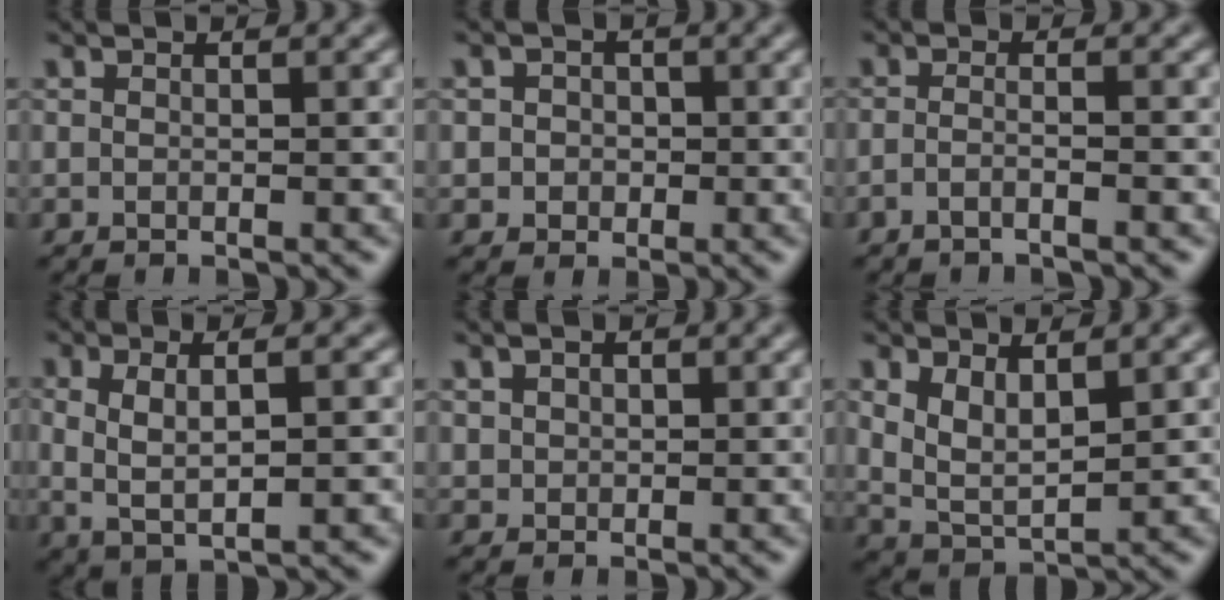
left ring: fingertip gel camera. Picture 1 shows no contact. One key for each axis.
{"total": 2.3, "fx": 0.0, "fy": 2.2, "fz": 0.7, "tx": 0.006, "ty": 0.002, "tz": -0.010}
{"total": 1.6, "fx": -1.1, "fy": 0.4, "fz": 1.2, "tx": -0.018, "ty": -0.004, "tz": -0.027}
{"total": 4.3, "fx": 0.3, "fy": 1.5, "fz": 4.1, "tx": -0.083, "ty": 0.001, "tz": 0.007}
{"total": 1.4, "fx": 0.6, "fy": 1.1, "fz": 0.6, "tx": -0.011, "ty": 0.003, "tz": 0.012}
{"total": 3.8, "fx": 1.3, "fy": 1.9, "fz": 3.0, "tx": -0.069, "ty": -0.009, "tz": 0.030}